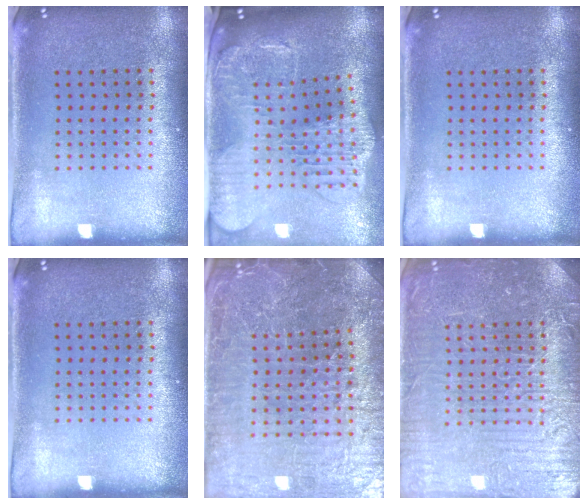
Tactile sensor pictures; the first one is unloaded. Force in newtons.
{"total": 2.8, "press": 2.4, "slide": 1.4}
{"total": 0.0}
{"total": 0.0}
{"total": 5.1, "press": 4.9, "slide": 1.6}
{"total": 7.8, "press": 7.7, "slide": 1.1}